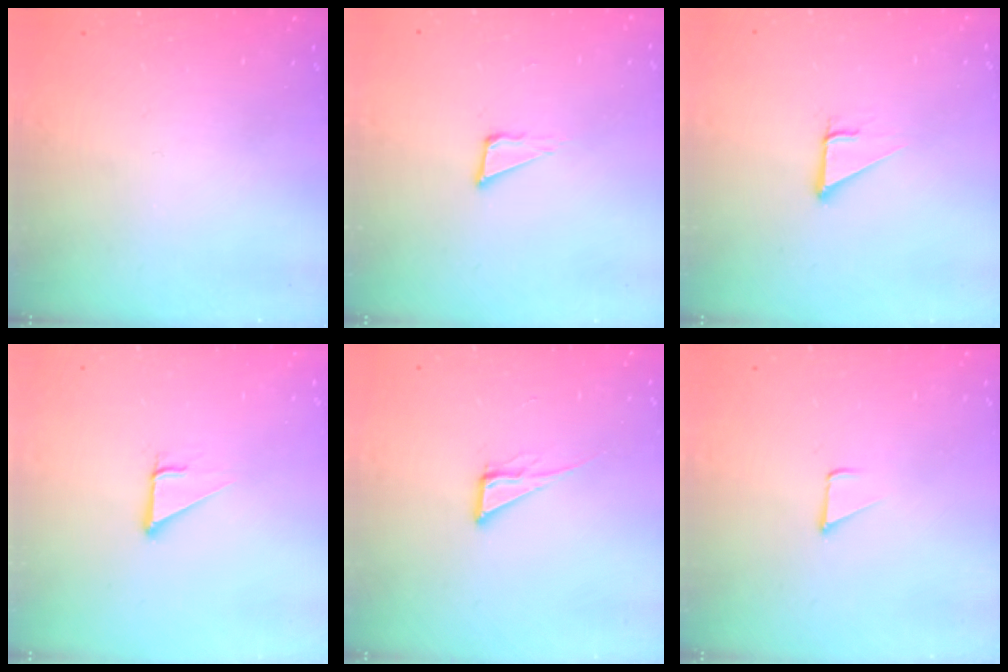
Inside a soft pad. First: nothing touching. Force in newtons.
{"total": 3.8, "press": 3.7, "slide": 0.8}
{"total": 2.9, "press": 2.9, "slide": 0.1}
{"total": 2.9, "press": 2.9, "slide": 0.1}
{"total": 6.1, "press": 6.1, "slide": 0.4}
{"total": 1.7, "press": 1.7, "slide": 0.1}